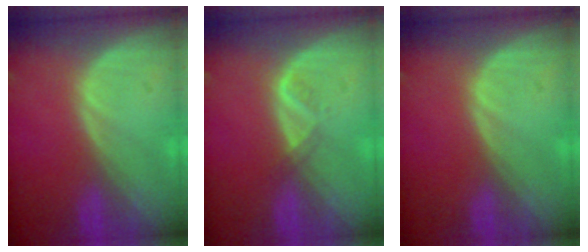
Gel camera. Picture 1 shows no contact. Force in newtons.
{"total": 1.6, "press": 1.5, "slide": 0.7}
{"total": 0.0}